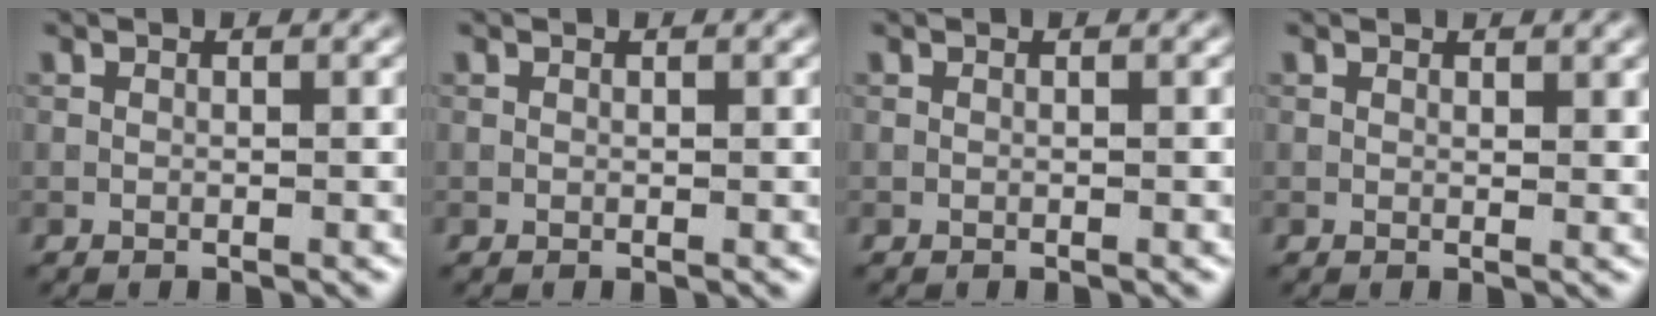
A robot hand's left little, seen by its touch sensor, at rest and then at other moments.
{"total": 0.0}
{"total": 0.0}
{"total": 1.1, "force": [0.6, 0.6, 0.6], "torque": [-0.005, 0.001, 0.013]}